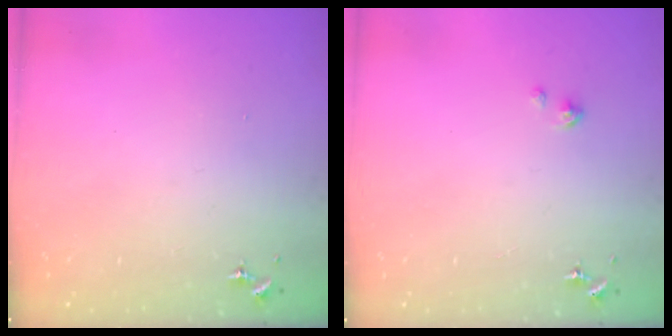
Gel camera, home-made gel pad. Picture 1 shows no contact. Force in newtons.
{"total": 1.9, "press": 1.9, "slide": 0.2}